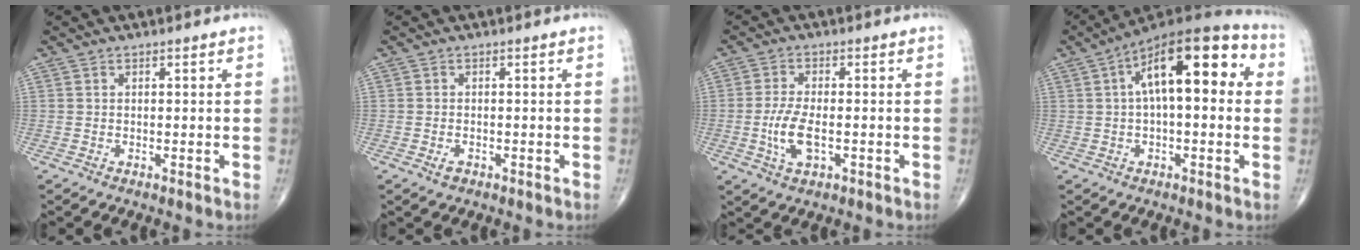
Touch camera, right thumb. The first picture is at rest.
{"total": 1.4, "force": [-0.7, 0.9, 0.9], "torque": [-0.015, 0.002, -0.011]}
{"total": 6.5, "force": [-1.4, 2.9, 5.6], "torque": [-0.119, 0.001, -0.025]}
{"total": 18.1, "force": [3.8, 7.7, 15.9], "torque": [-0.225, 0.039, 0.047]}